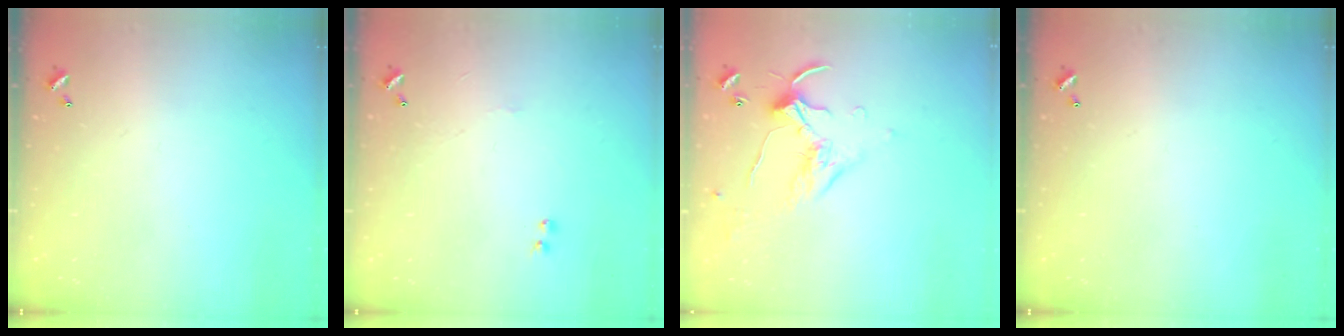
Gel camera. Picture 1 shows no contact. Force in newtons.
{"total": 0.9, "press": 0.8, "slide": 0.5}
{"total": 1.2, "press": 0.8, "slide": 0.8}
{"total": 0.0}